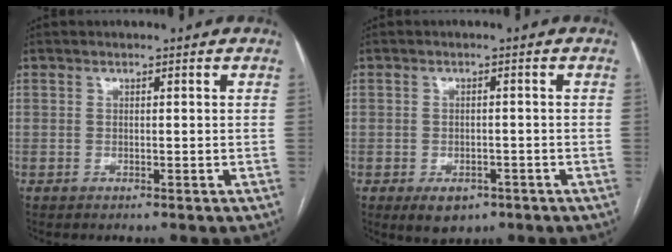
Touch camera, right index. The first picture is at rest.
{"total": 4.2, "force": [-2.4, 2.8, 2.2], "torque": [-0.028, -0.001, -0.023]}